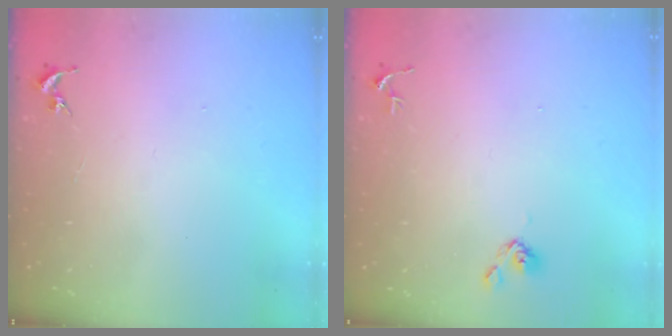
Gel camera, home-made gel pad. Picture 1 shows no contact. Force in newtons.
{"total": 4.8, "press": 4.8, "slide": 0.6}